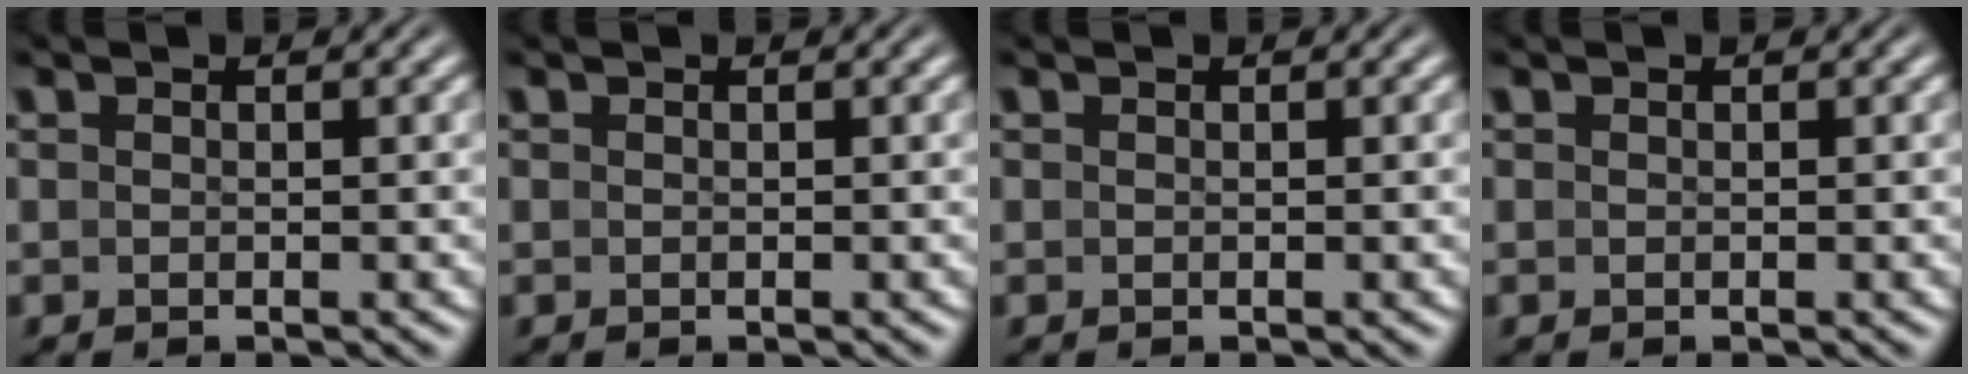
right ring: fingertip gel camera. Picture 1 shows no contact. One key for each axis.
{"total": 0.0}
{"total": 0.0}
{"total": 0.0}